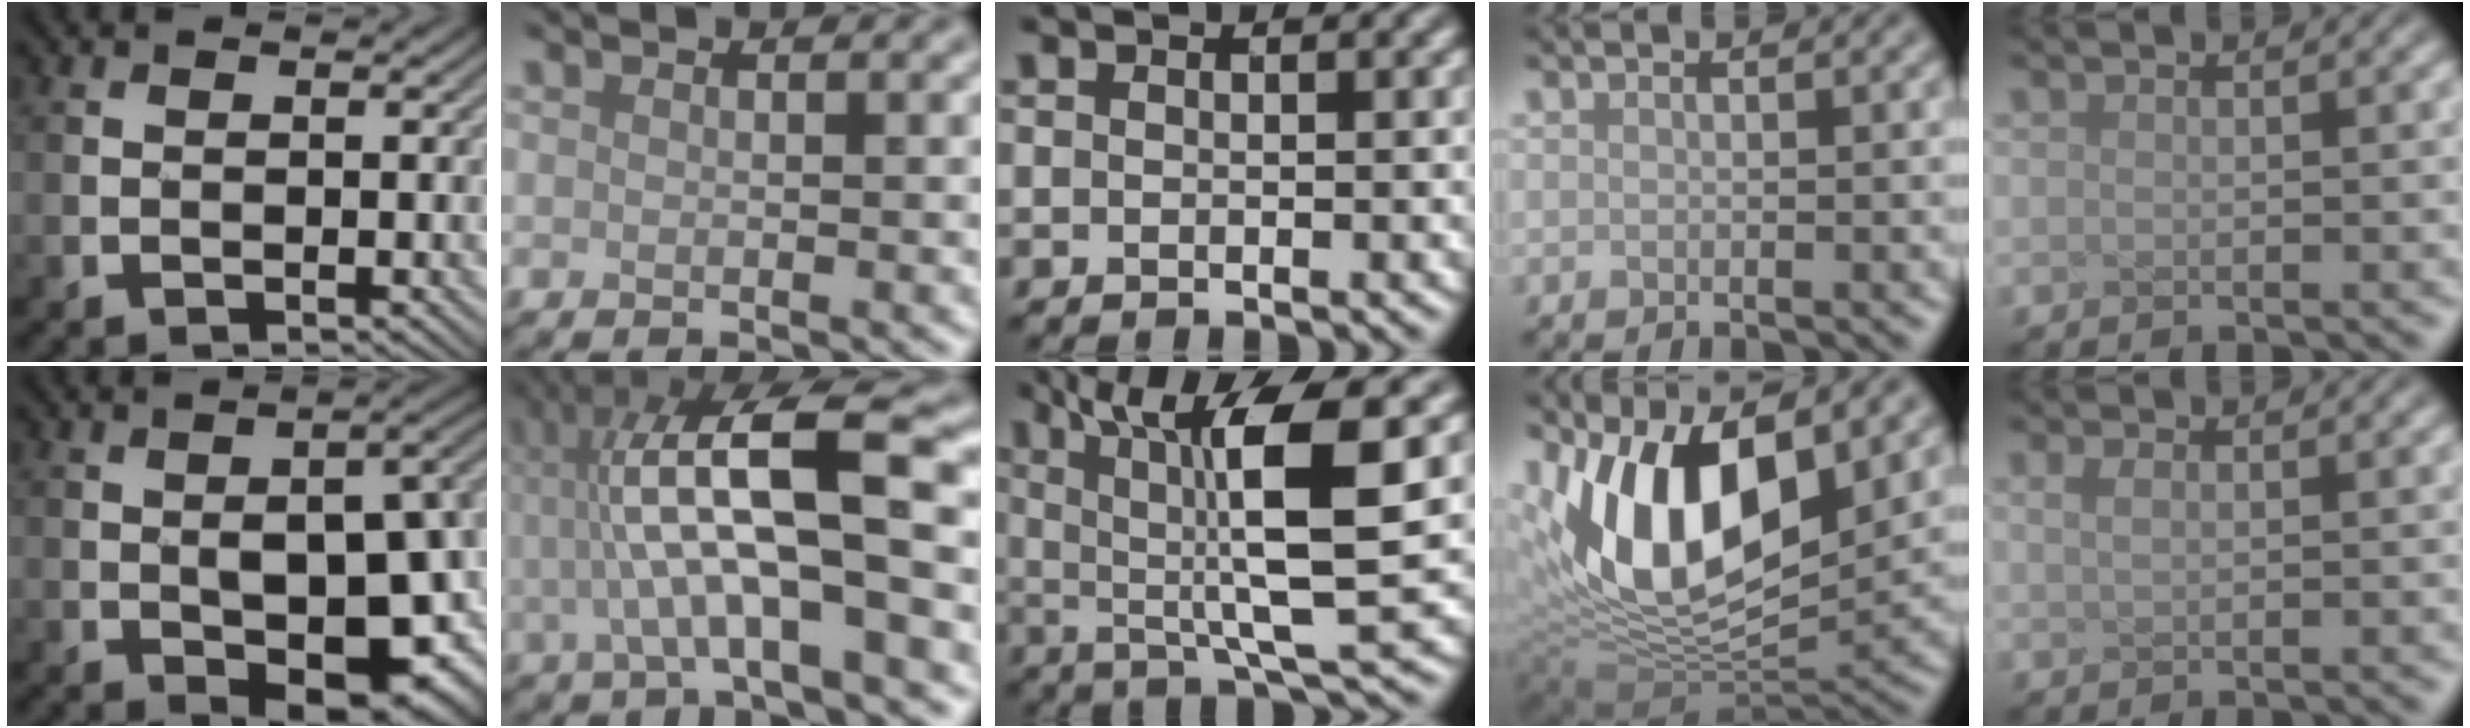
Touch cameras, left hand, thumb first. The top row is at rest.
{"thumb": {"total": 13.7, "force": [-3.0, 7.4, 11.2], "torque": [-0.143, -0.023, -0.031]}, "index": {"total": 11.3, "force": [0.9, 2.4, 11.0], "torque": [-0.177, 0.024, 0.018]}, "middle": {"total": 10.4, "force": [1.6, 2.2, 10.0], "torque": [-0.165, 0.001, 0.035]}, "ring": {"total": 14.1, "force": [4.4, 6.8, 11.5], "torque": [-0.198, 0.001, 0.070]}, "little": {"total": 0.9, "force": [0.4, 0.4, 0.8], "torque": [-0.016, 0.002, 0.009]}}